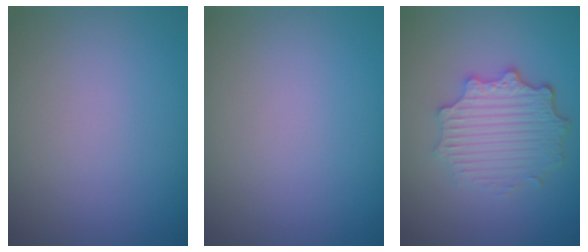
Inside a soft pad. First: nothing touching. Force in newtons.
{"total": 0.0}
{"total": 4.7, "press": 3.7, "slide": 2.9}